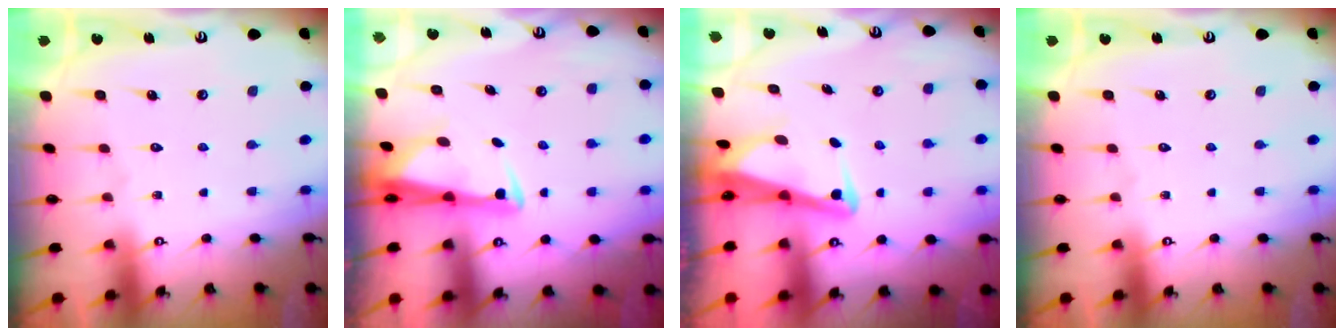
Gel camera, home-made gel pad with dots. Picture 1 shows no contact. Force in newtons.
{"total": 2.9, "press": 2.7, "slide": 0.9}
{"total": 3.8, "press": 3.7, "slide": 1.0}
{"total": 0.0}